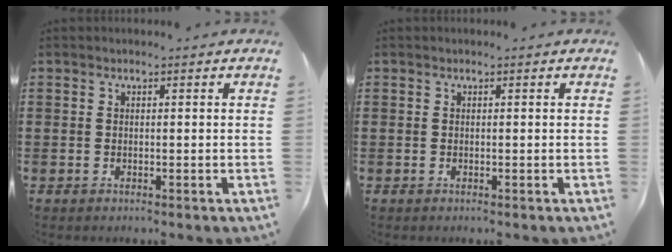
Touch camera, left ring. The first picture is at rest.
{"total": 0.0}